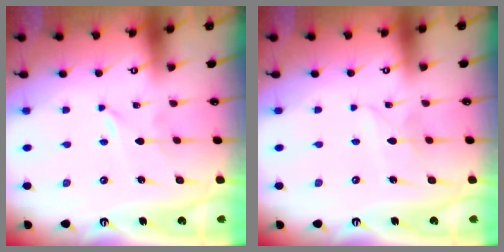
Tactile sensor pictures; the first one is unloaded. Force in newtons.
{"total": 2.7, "press": 2.7, "slide": 0.2}